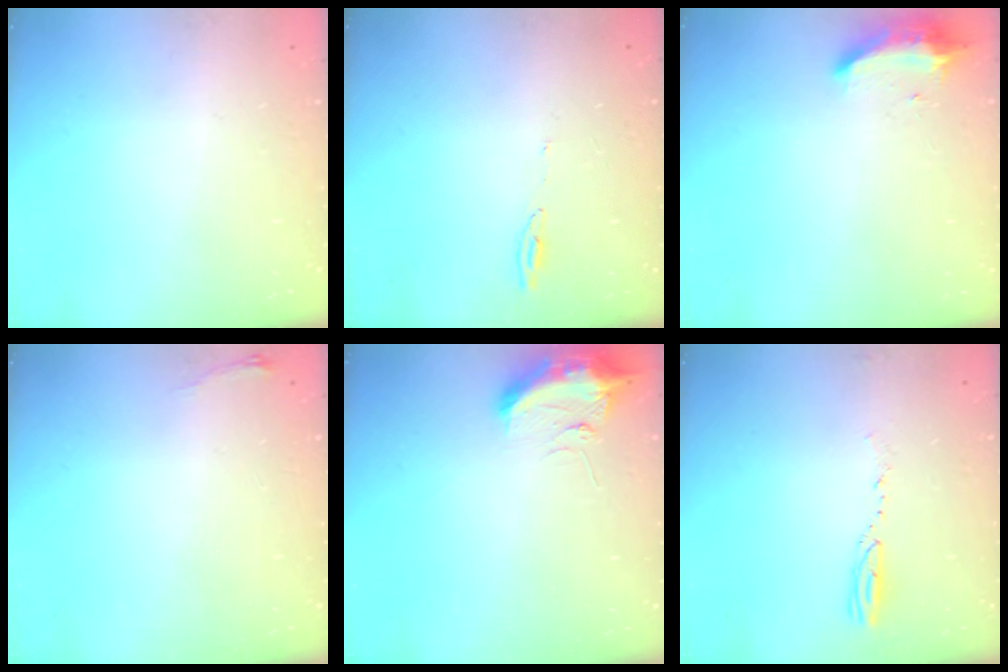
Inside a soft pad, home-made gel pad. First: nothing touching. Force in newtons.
{"total": 3.7, "press": 3.7, "slide": 0.5}
{"total": 8.5, "press": 8.5, "slide": 0.4}
{"total": 3.6, "press": 3.6, "slide": 0.5}
{"total": 10.1, "press": 10.0, "slide": 1.2}
{"total": 3.1, "press": 3.0, "slide": 0.7}